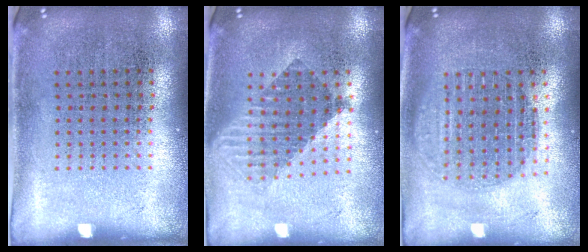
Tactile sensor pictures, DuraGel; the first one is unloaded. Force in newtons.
{"total": 1.6, "press": 1.3, "slide": 0.9}
{"total": 1.7, "press": 1.5, "slide": 0.9}